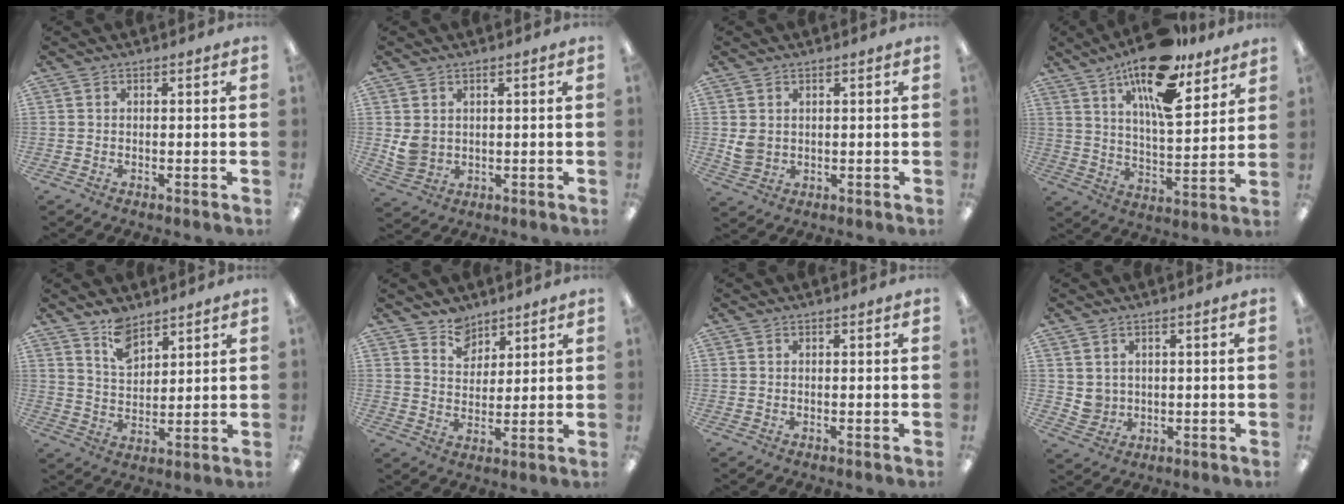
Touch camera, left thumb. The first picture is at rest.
{"total": 4.6, "force": [1.5, 3.9, 2.0], "torque": [-0.040, -0.001, 0.031]}
{"total": 3.7, "force": [1.2, 3.0, 1.7], "torque": [-0.024, -0.001, 0.025]}
{"total": 18.9, "force": [12.5, 6.6, 12.5], "torque": [-0.205, -0.066, 0.207]}
{"total": 8.1, "force": [6.1, 4.1, 3.3], "torque": [-0.051, -0.034, 0.110]}
{"total": 7.2, "force": [5.7, 4.3, 0.9], "torque": [-0.011, -0.036, 0.107]}
{"total": 0.0}
{"total": 3.5, "force": [2.0, 2.9, 0.3], "torque": [-0.016, -0.006, 0.040]}